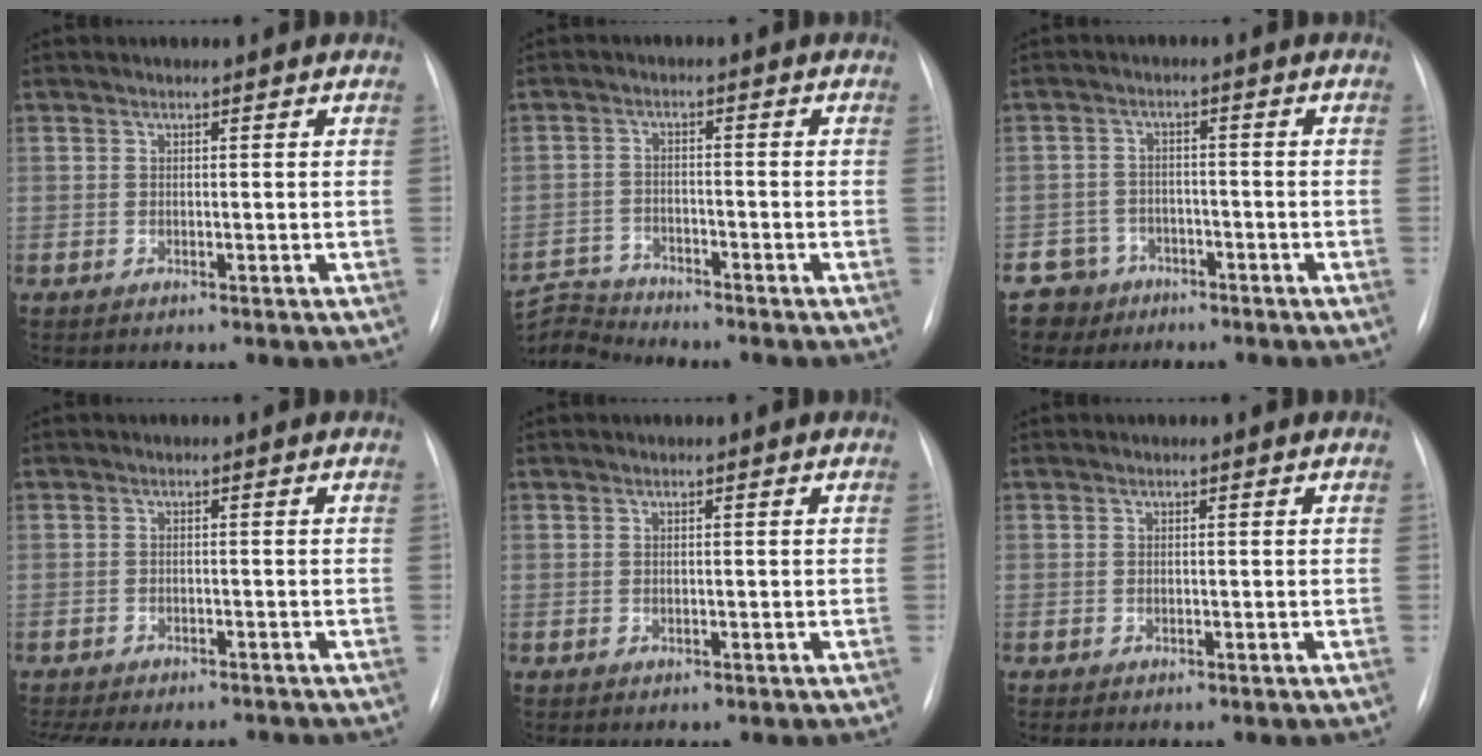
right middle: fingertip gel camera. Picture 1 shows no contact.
{"total": 7.2, "force": [-7.2, -0.1, -0.6], "torque": [0.001, 0.009, -0.140]}
{"total": 5.1, "force": [-3.5, 3.7, -0.7], "torque": [0.016, 0.007, -0.061]}
{"total": 11.6, "force": [-10.0, 3.8, 4.5], "torque": [-0.091, 0.000, -0.127]}
{"total": 0.0}
{"total": 0.0}